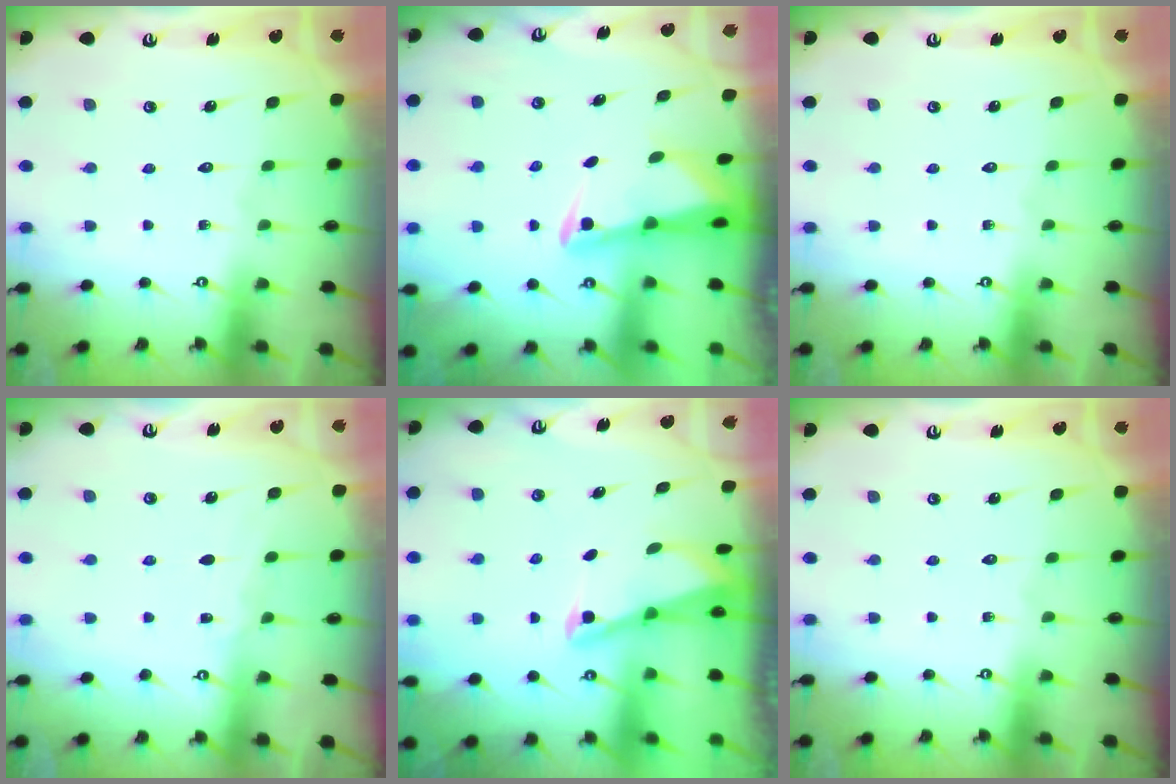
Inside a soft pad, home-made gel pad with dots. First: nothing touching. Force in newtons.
{"total": 2.1, "press": 2.1, "slide": 0.5}
{"total": 0.0}
{"total": 3.1, "press": 3.1, "slide": 0.4}
{"total": 2.0, "press": 2.0, "slide": 0.3}
{"total": 0.0}